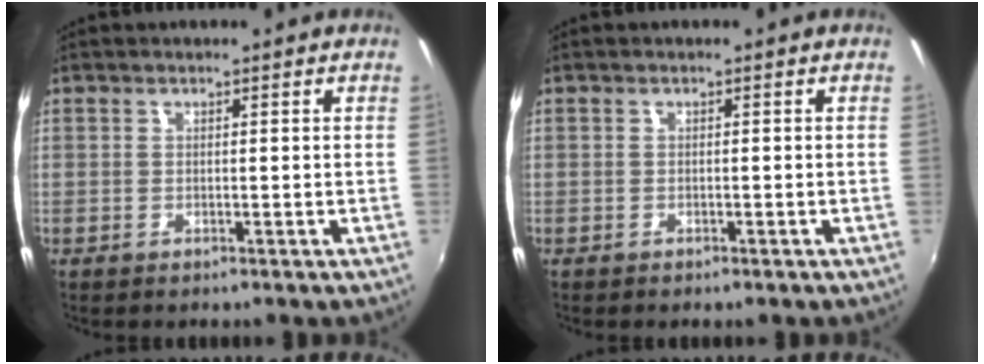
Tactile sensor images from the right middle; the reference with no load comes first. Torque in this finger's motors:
{"motor_torque": [-0.39, 0.07, -0.04, -0.01]}